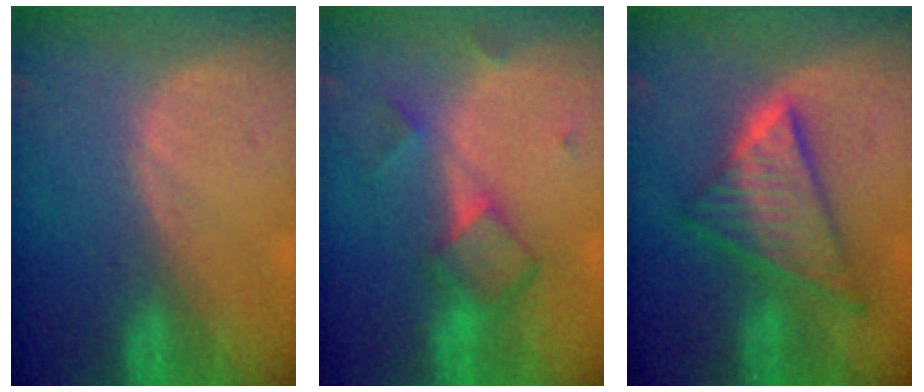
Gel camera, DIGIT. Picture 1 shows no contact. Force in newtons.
{"total": 5.3, "press": 5.3, "slide": 0.8}
{"total": 9.0, "press": 9.0, "slide": 0.7}